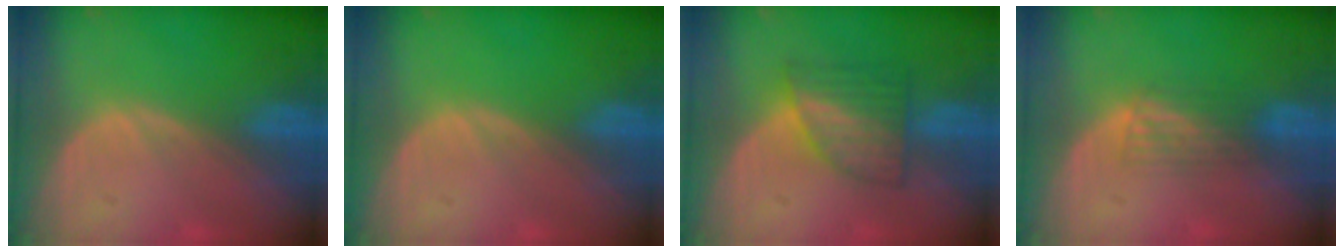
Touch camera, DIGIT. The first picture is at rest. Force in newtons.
{"total": 0.0}
{"total": 5.8, "press": 5.7, "slide": 0.8}
{"total": 2.9, "press": 2.6, "slide": 1.2}